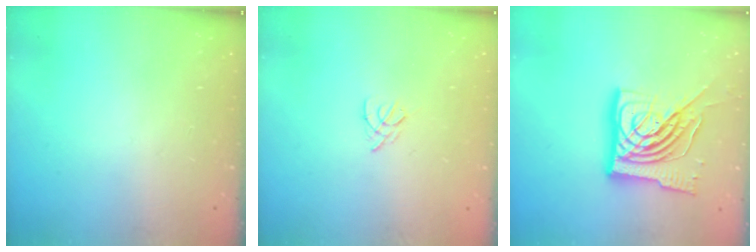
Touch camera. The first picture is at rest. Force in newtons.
{"total": 2.5, "press": 2.4, "slide": 0.6}
{"total": 18.2, "press": 18.1, "slide": 1.9}